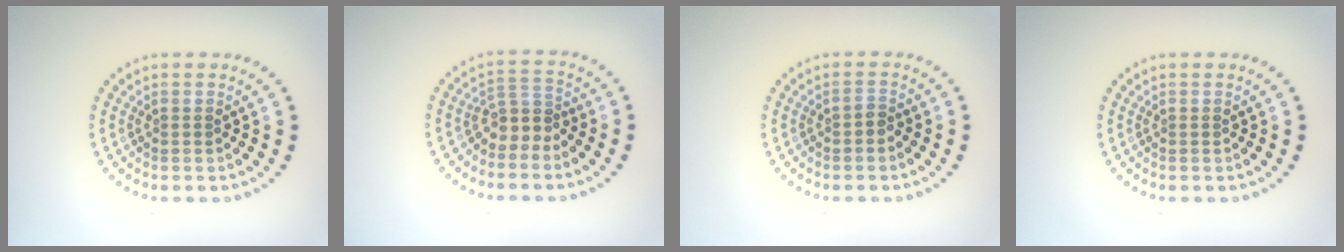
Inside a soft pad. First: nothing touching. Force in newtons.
{"total": 2.5, "press": 1.8, "slide": 1.8}
{"total": 0.9, "press": 0.8, "slide": 0.5}
{"total": 0.0}